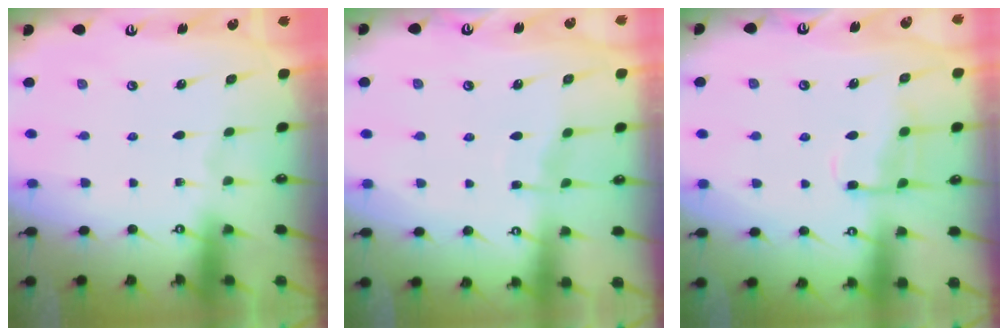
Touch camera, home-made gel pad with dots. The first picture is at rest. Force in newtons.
{"total": 4.2, "press": 4.2, "slide": 0.5}
{"total": 8.8, "press": 8.7, "slide": 0.7}